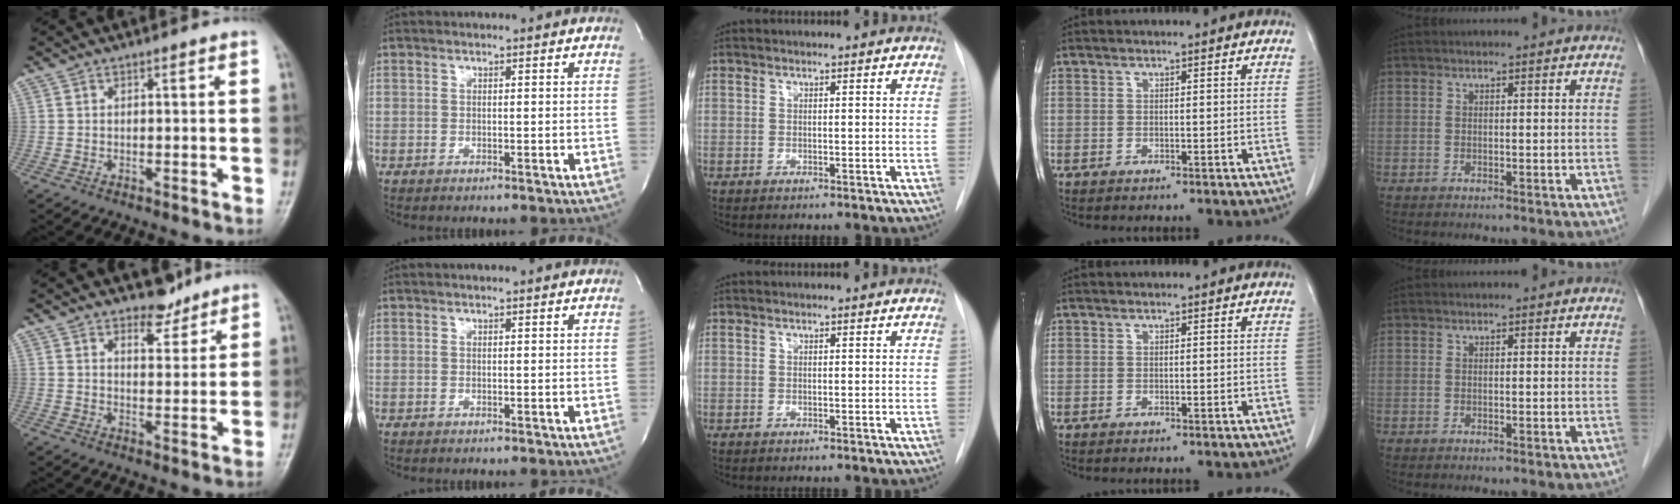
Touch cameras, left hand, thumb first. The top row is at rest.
{"thumb": {"total": 4.9, "force": [4.1, 2.3, 1.5], "torque": [-0.001, -0.032, 0.067]}, "index": {"total": 0.8, "force": [0.7, 0.2, 0.4], "torque": [-0.007, 0.010, 0.006]}}